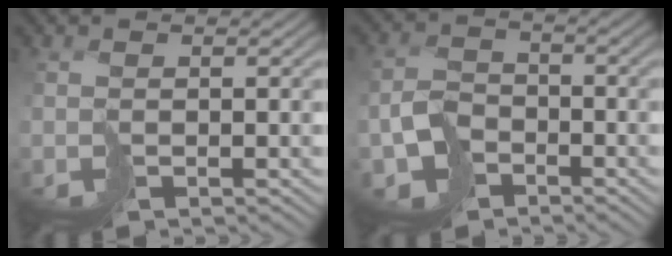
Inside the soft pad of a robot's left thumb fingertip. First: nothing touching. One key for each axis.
{"total": 5.3, "fx": -3.4, "fy": 3.6, "fz": 1.9, "tx": -0.038, "ty": -0.004, "tz": -0.071}